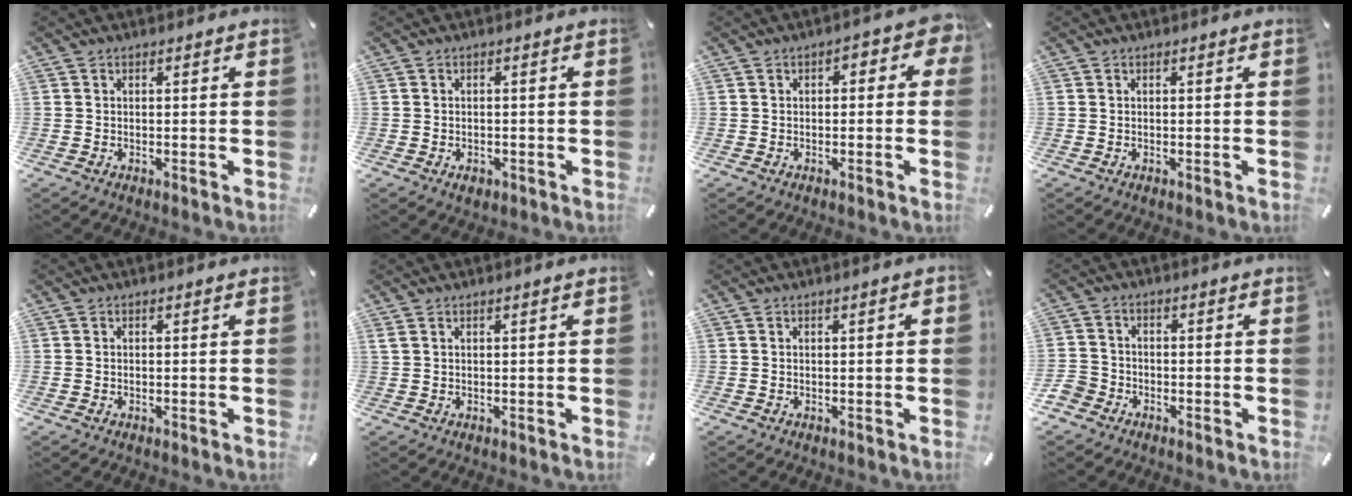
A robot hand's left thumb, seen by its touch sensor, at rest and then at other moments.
{"total": 1.9, "force": [-1.0, 1.3, 1.0], "torque": [-0.019, 0.005, -0.018]}
{"total": 4.5, "force": [-0.3, 2.6, 3.6], "torque": [-0.049, 0.010, -0.009]}
{"total": 0.0}
{"total": 0.0}
{"total": 1.0, "force": [0.4, -0.1, 0.9], "torque": [-0.019, -0.001, 0.008]}
{"total": 1.1, "force": [0.1, 0.2, 1.1], "torque": [-0.019, 0.000, 0.002]}
{"total": 4.2, "force": [-2.4, 3.3, 1.1], "torque": [-0.034, 0.009, -0.051]}